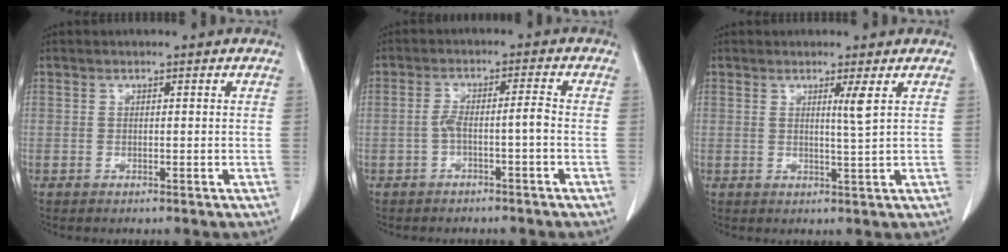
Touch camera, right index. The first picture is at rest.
{"total": 3.7, "force": [-1.4, 0.2, 3.4], "torque": [-0.065, 0.018, -0.021]}
{"total": 2.5, "force": [1.1, -0.7, 2.2], "torque": [-0.039, -0.010, 0.020]}